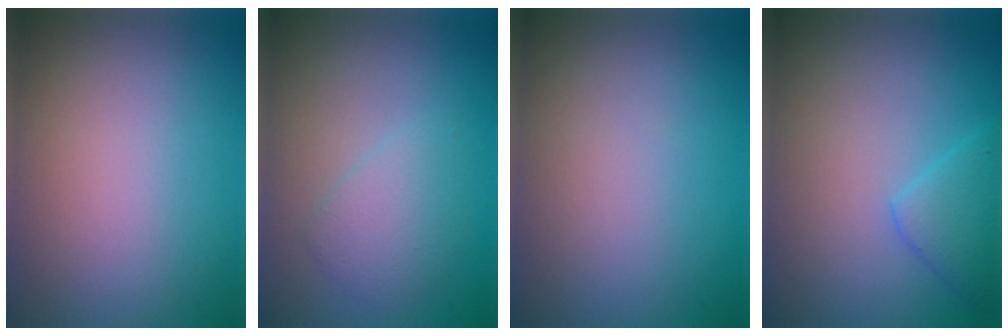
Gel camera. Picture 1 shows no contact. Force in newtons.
{"total": 2.6, "press": 2.6, "slide": 0.2}
{"total": 0.0}
{"total": 2.6, "press": 2.6, "slide": 0.1}